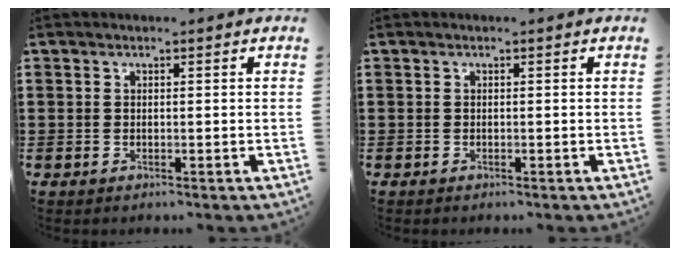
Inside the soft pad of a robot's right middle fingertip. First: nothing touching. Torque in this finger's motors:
{"motor_torque": [-0.20, 0.03, 0.00, 0.00]}